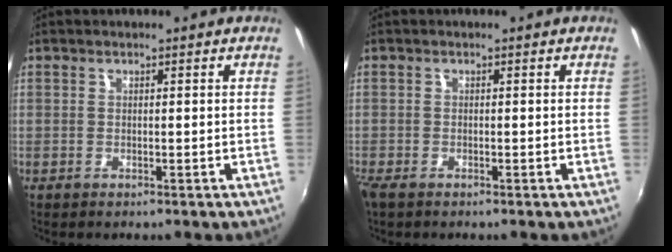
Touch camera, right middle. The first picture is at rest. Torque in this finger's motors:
{"motor_torque": [0.50, -0.52, 0.11, 0.04]}